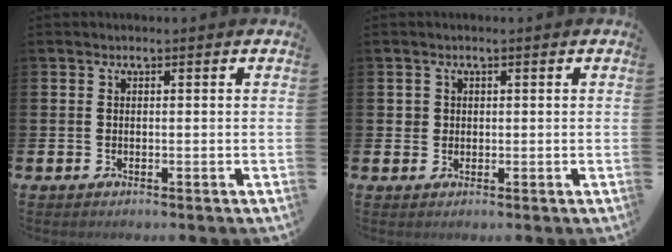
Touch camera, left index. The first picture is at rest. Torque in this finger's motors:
{"motor_torque": [0.02, 0.00, -0.03, 0.00]}